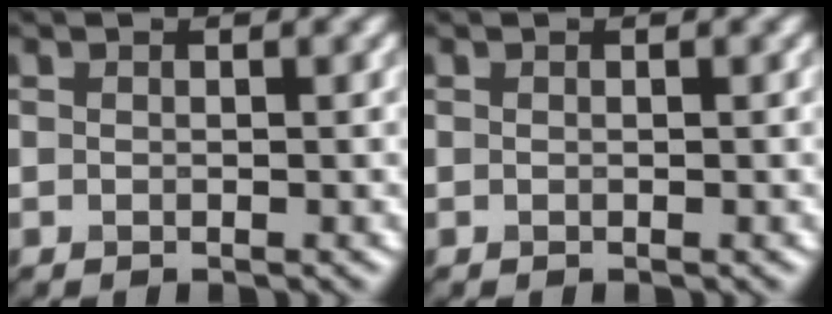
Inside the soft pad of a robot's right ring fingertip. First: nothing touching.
{"total": 0.0}